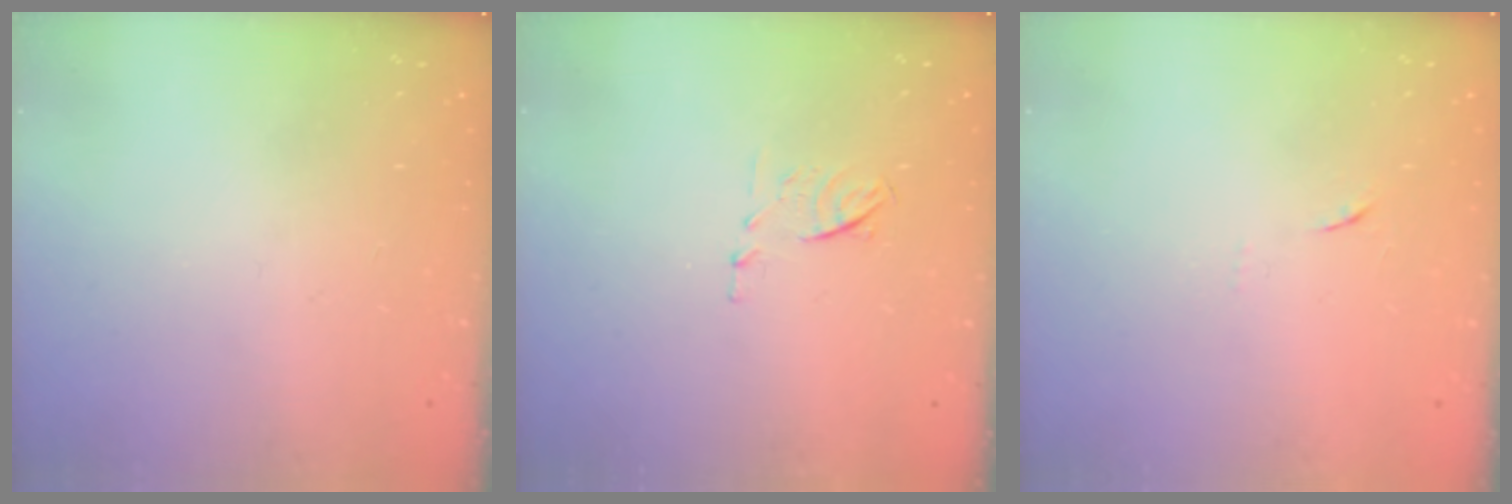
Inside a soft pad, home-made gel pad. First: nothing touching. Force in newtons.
{"total": 4.8, "press": 4.7, "slide": 0.9}
{"total": 5.2, "press": 5.1, "slide": 0.7}